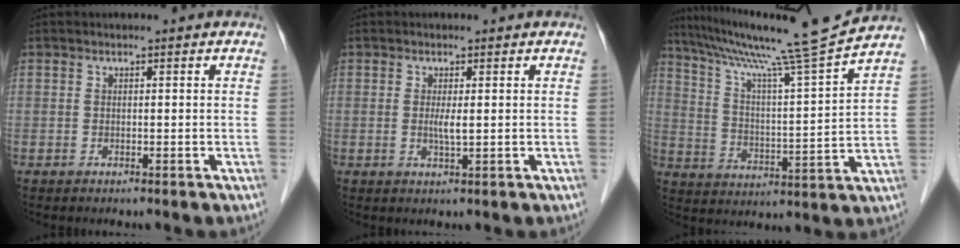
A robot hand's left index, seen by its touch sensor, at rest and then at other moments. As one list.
[{"total": 2.0, "force": [0.1, 0.1, 1.9], "torque": [-0.043, -0.003, 0.003]}, {"total": 17.0, "force": [15.0, -3.3, 7.2], "torque": [-0.125, -0.037, 0.231]}]